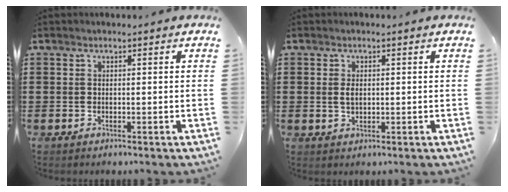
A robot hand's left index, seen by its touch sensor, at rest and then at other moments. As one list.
[{"total": 1.8, "force": [0.3, 1.0, 1.5], "torque": [-0.034, 0.005, 0.004]}]